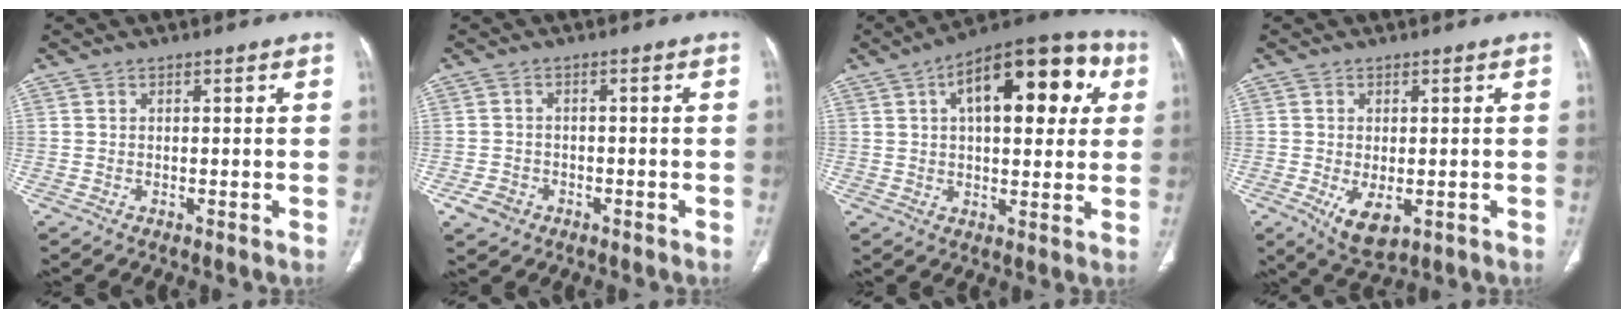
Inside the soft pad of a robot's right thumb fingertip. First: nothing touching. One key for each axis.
{"total": 3.6, "fx": -1.8, "fy": 2.8, "fz": 1.2, "tx": -0.018, "ty": 0.013, "tz": -0.025}
{"total": 20.3, "fx": 6.2, "fy": 9.7, "fz": 16.8, "tx": -0.203, "ty": 0.025, "tz": 0.082}
{"total": 6.2, "fx": -1.7, "fy": 3.3, "fz": 5.0, "tx": -0.084, "ty": -0.013, "tz": -0.014}